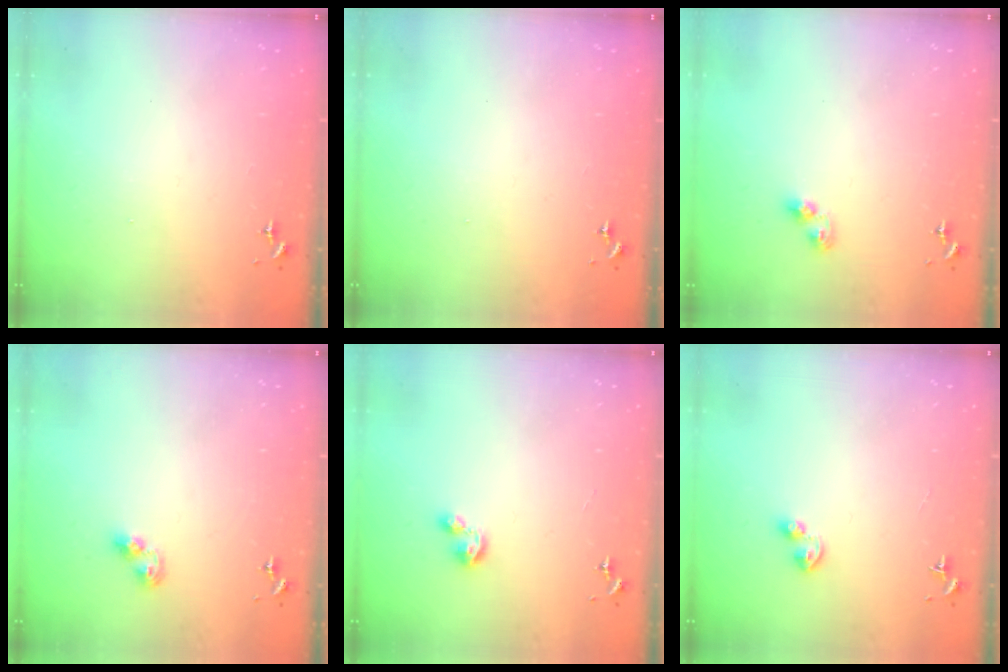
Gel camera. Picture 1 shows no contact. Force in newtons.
{"total": 0.0}
{"total": 5.8, "press": 5.8, "slide": 0.7}
{"total": 6.0, "press": 6.0, "slide": 0.4}
{"total": 3.2, "press": 3.2, "slide": 0.5}
{"total": 4.0, "press": 4.0, "slide": 0.6}